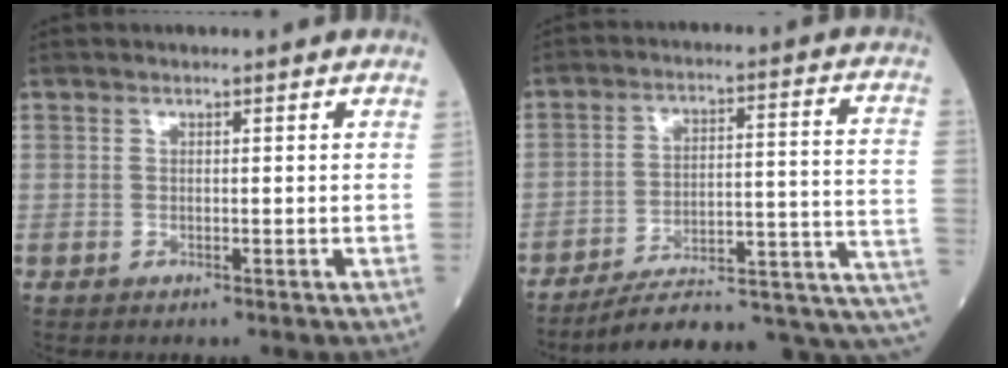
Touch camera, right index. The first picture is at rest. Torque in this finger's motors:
{"motor_torque": [-0.89, -1.17, 0.03, 0.07]}